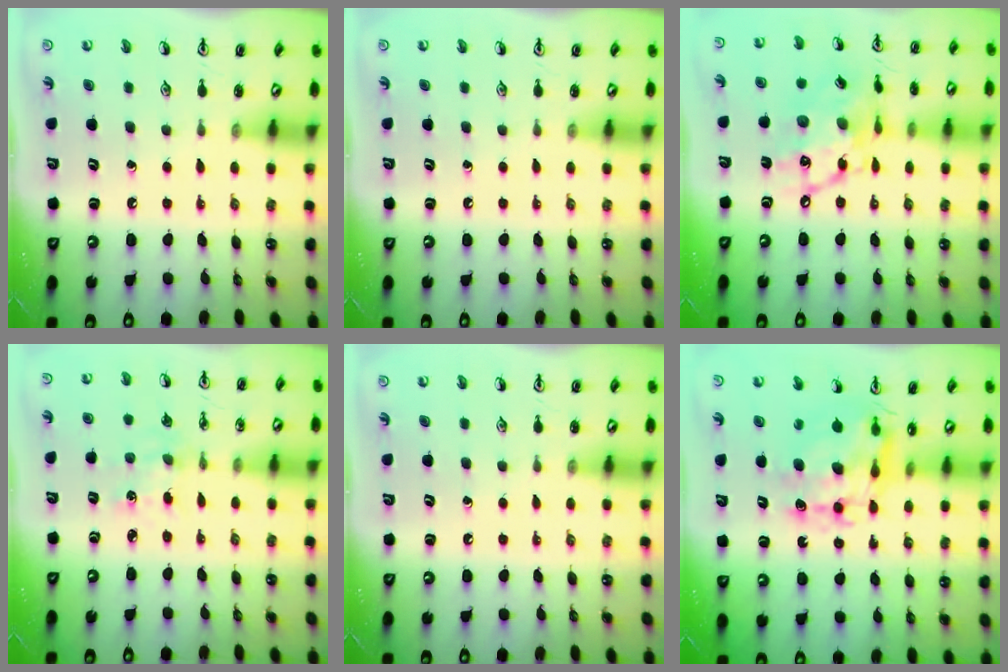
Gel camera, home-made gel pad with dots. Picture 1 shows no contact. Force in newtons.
{"total": 0.0}
{"total": 14.7, "press": 14.6, "slide": 1.1}
{"total": 3.9, "press": 3.8, "slide": 0.4}
{"total": 0.0}
{"total": 9.0, "press": 8.9, "slide": 0.9}